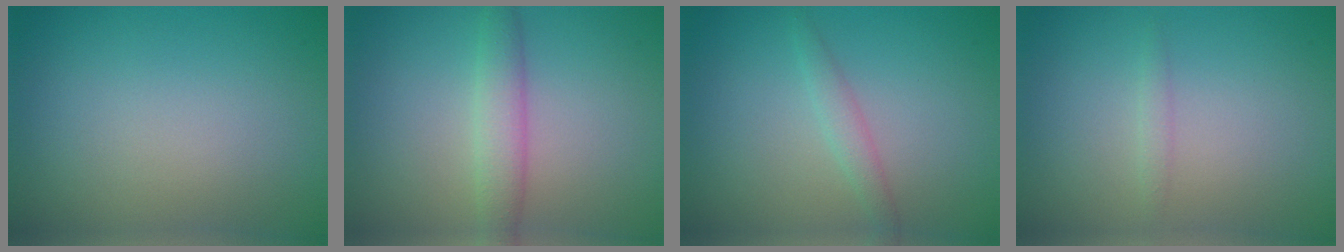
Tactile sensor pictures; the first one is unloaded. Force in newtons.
{"total": 2.6, "press": 2.6, "slide": 0.1}
{"total": 1.4, "press": 1.4, "slide": 0.1}
{"total": 0.7, "press": 0.7, "slide": 0.1}